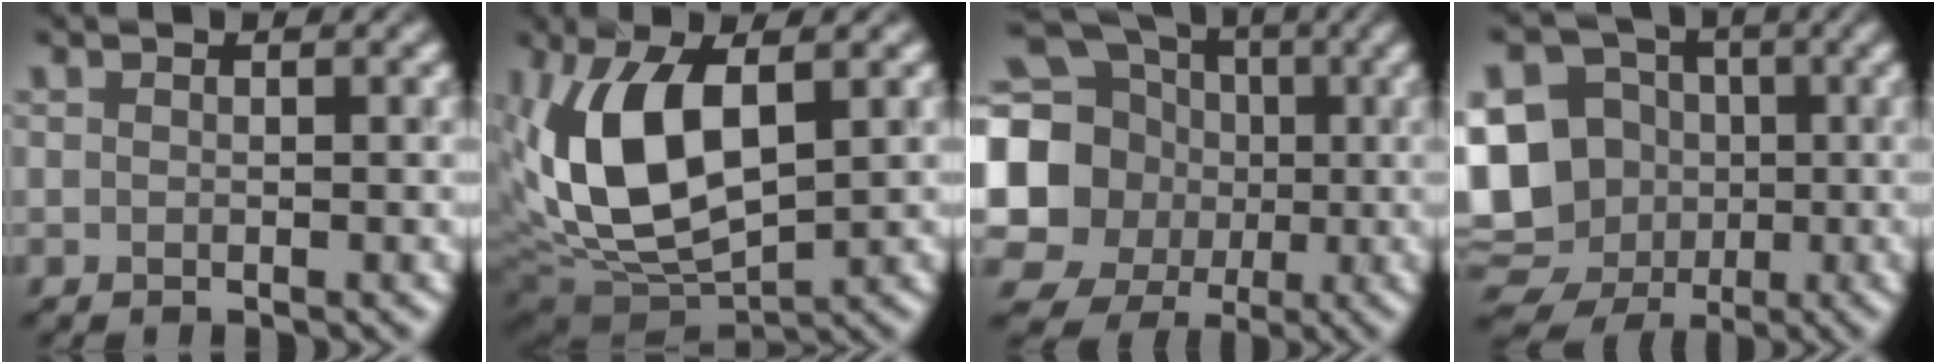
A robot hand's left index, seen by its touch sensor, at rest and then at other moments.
{"total": 9.6, "force": [1.1, 4.8, 8.2], "torque": [-0.199, 0.001, 0.041]}
{"total": 16.4, "force": [-0.5, 15.6, 5.1], "torque": [-0.175, 0.010, -0.023]}
{"total": 11.6, "force": [-1.2, 10.9, 4.0], "torque": [-0.112, 0.011, -0.019]}